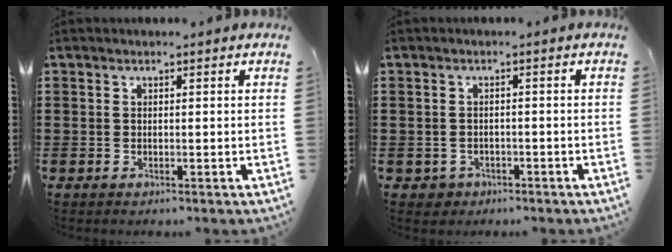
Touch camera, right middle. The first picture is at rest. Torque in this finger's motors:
{"motor_torque": [0.25, 0.12, 0.07, 0.01]}